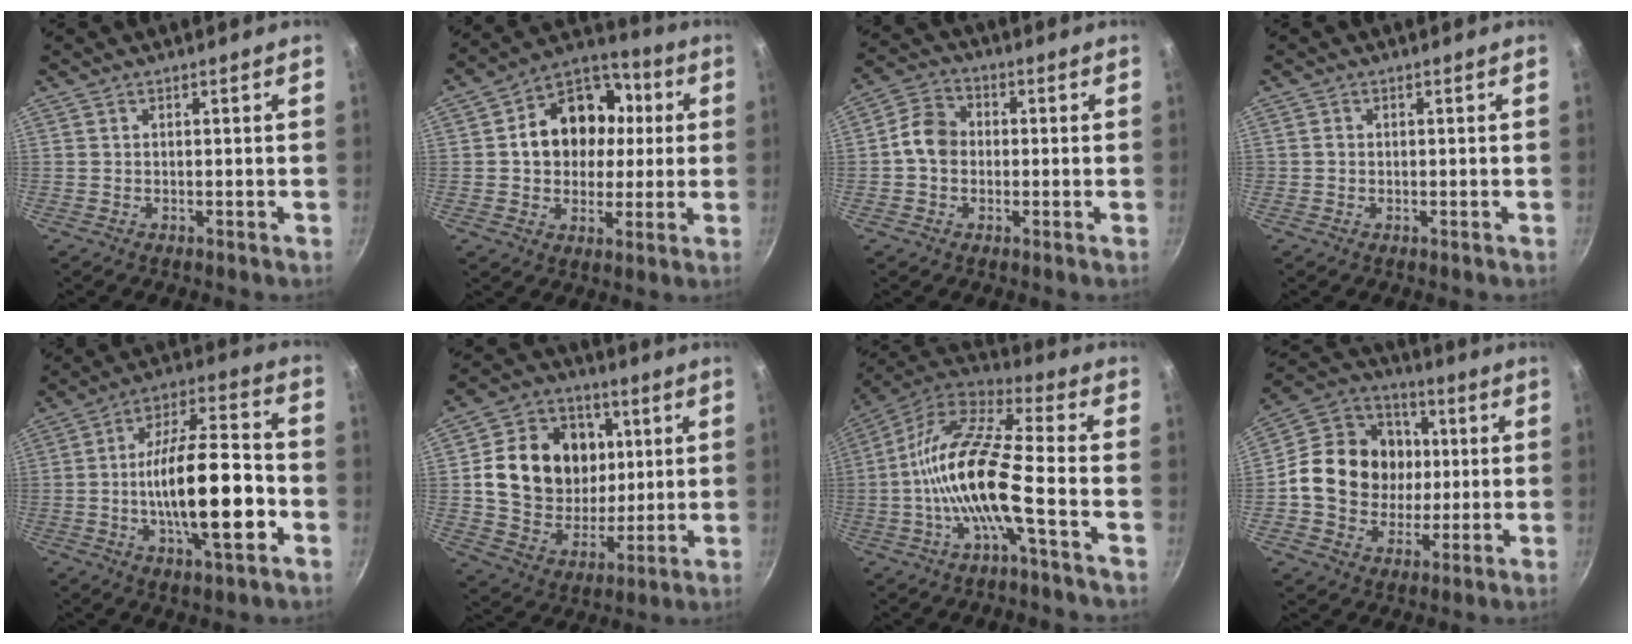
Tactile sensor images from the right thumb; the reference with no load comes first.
{"total": 16.4, "force": [2.1, 13.2, 9.5], "torque": [-0.117, 0.024, 0.023]}
{"total": 6.8, "force": [-0.4, 5.6, 3.8], "torque": [-0.043, 0.020, -0.024]}
{"total": 0.7, "force": [-0.1, 0.6, 0.2], "torque": [0.000, 0.002, -0.003]}
{"total": 19.2, "force": [-4.6, 6.8, 17.3], "torque": [-0.273, 0.040, -0.079]}
{"total": 20.0, "force": [3.6, 16.2, 11.1], "torque": [-0.166, -0.001, 0.066]}
{"total": 16.7, "force": [-4.2, 4.0, 15.7], "torque": [-0.299, 0.042, -0.095]}
{"total": 19.1, "force": [0.5, 16.4, 9.7], "torque": [-0.139, 0.024, 0.005]}